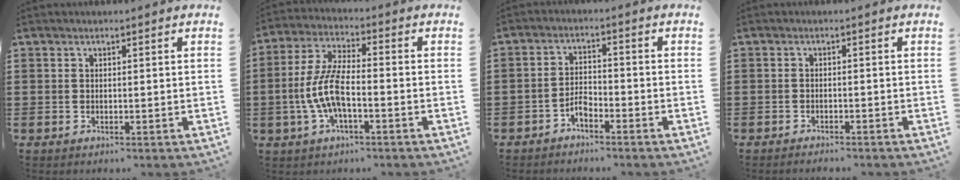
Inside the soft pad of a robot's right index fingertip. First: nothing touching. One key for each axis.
{"total": 8.5, "fx": -2.3, "fy": 2.9, "fz": 7.6, "tx": -0.184, "ty": -0.013, "tz": -0.052}
{"total": 2.9, "fx": -2.2, "fy": 1.0, "fz": 1.5, "tx": -0.039, "ty": 0.006, "tz": -0.048}
{"total": 1.2, "fx": -1.2, "fy": 0.1, "fz": 0.0, "tx": -0.004, "ty": 0.003, "tz": -0.025}